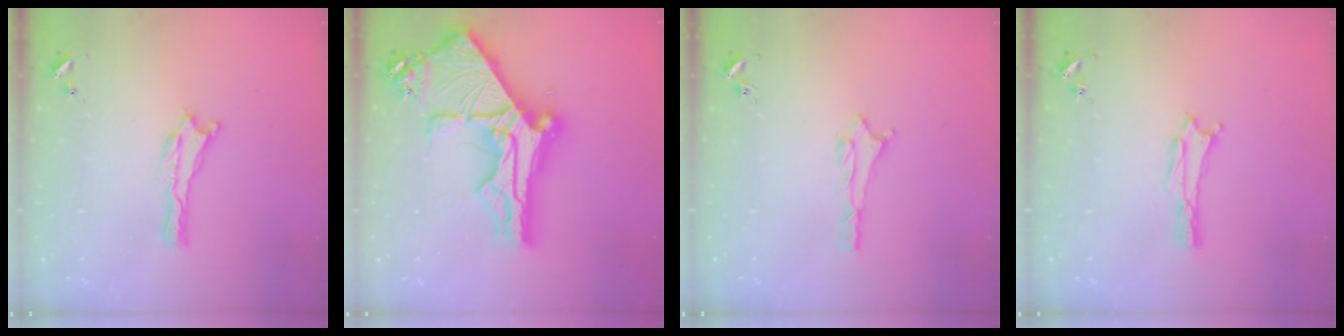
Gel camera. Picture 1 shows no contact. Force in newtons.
{"total": 16.9, "press": 16.8, "slide": 1.7}
{"total": 1.1, "press": 1.1, "slide": 0.1}
{"total": 1.6, "press": 1.6, "slide": 0.2}